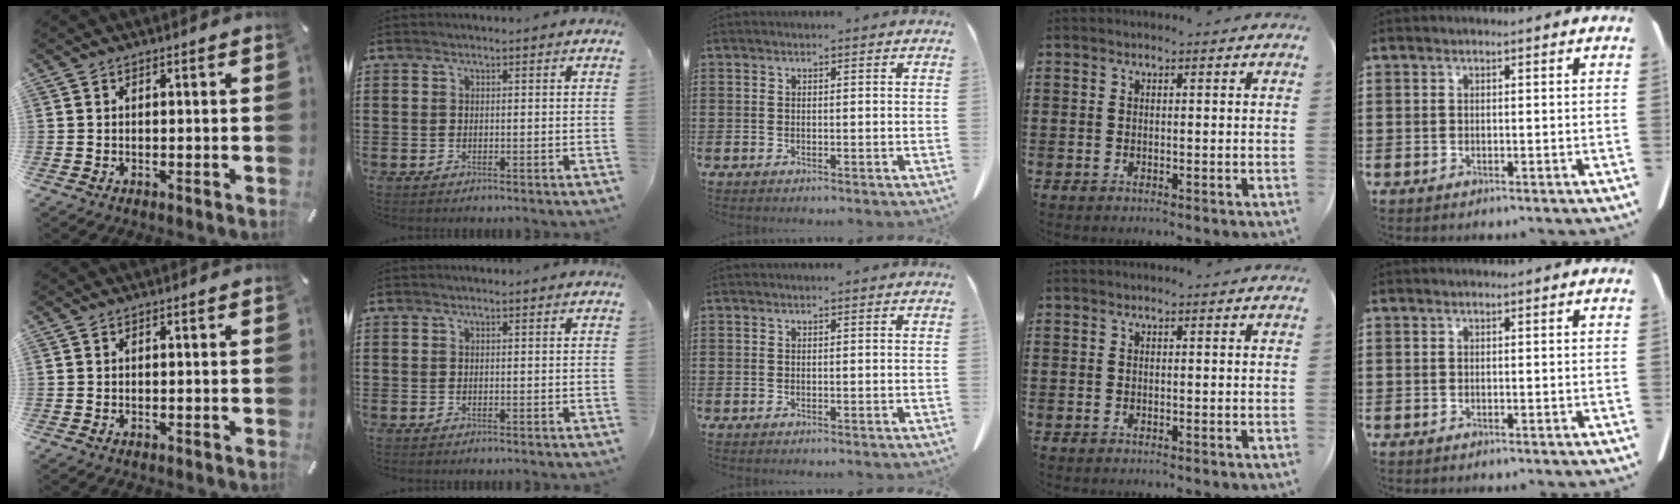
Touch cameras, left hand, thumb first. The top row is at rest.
{}